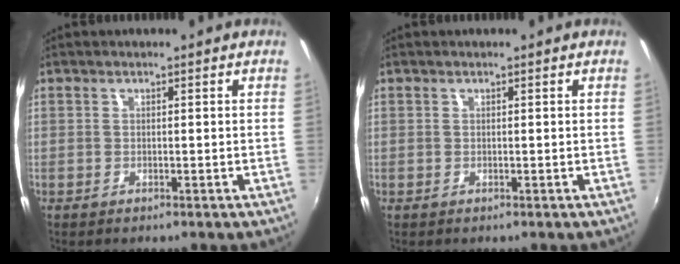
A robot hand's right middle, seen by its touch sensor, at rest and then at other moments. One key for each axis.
{"total": 0.0}